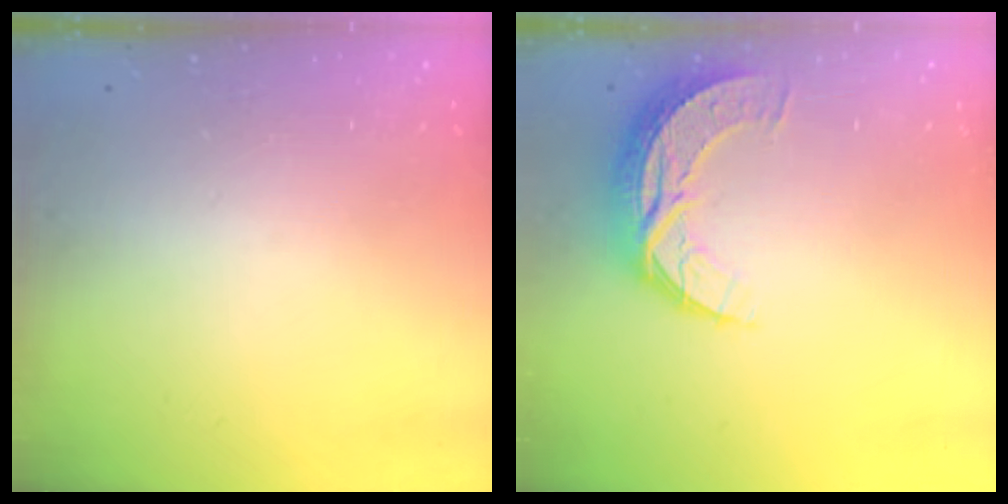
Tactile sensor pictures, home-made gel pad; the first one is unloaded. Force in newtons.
{"total": 8.9, "press": 8.9, "slide": 0.6}